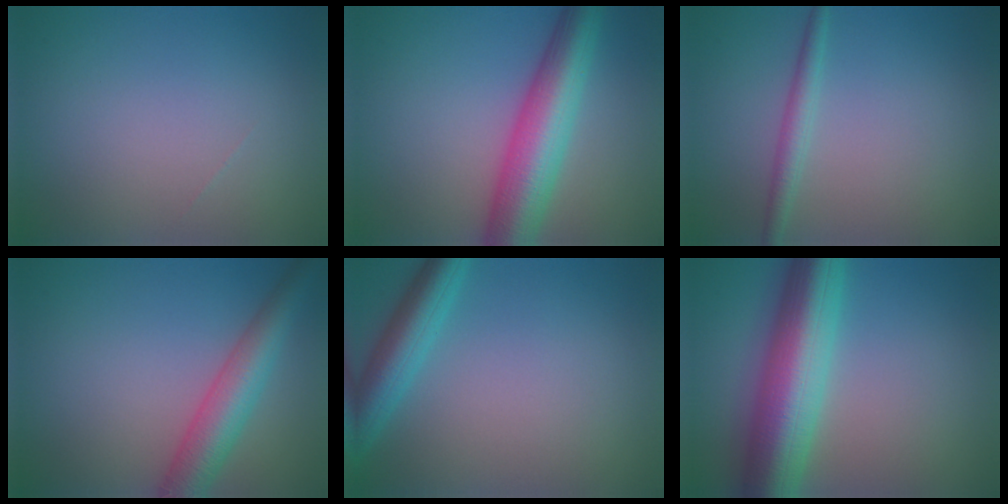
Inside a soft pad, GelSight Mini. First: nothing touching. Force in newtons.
{"total": 8.5, "press": 8.5, "slide": 0.3}
{"total": 1.9, "press": 1.9, "slide": 0.1}
{"total": 5.7, "press": 5.7, "slide": 0.3}
{"total": 4.4, "press": 4.4, "slide": 0.3}
{"total": 10.8, "press": 10.8, "slide": 0.2}